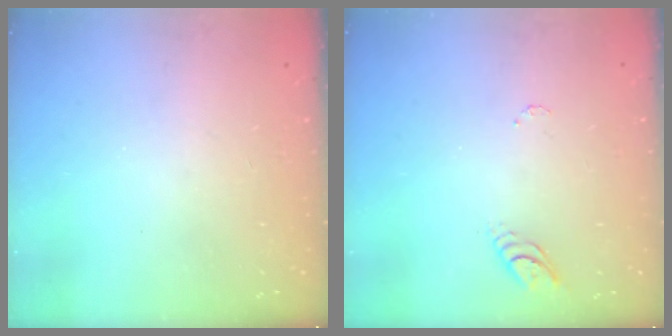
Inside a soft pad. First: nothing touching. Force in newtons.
{"total": 3.8, "press": 3.8, "slide": 0.4}